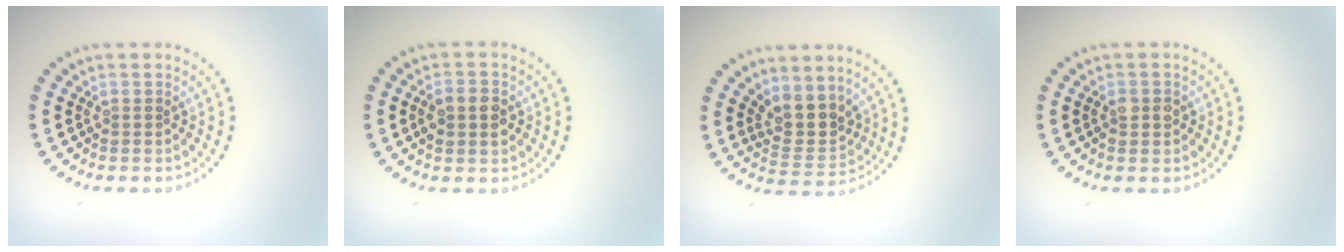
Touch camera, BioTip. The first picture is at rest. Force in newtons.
{"total": 3.1, "press": 3.1, "slide": 0.1}
{"total": 3.7, "press": 3.1, "slide": 2.0}
{"total": 1.6, "press": 1.6, "slide": 0.3}